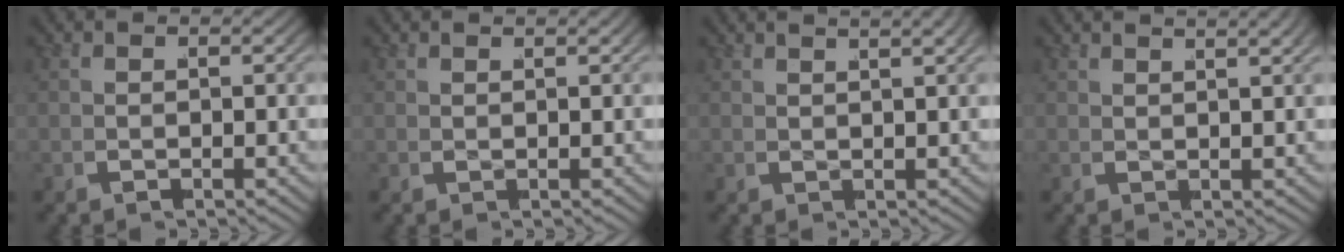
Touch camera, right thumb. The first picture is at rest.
{"total": 0.7, "force": [0.7, -0.2, 0.0], "torque": [0.007, 0.001, 0.014]}
{"total": 2.6, "force": [2.0, 0.3, 1.6], "torque": [-0.008, 0.009, 0.031]}
{"total": 2.2, "force": [2.0, 0.1, 1.0], "torque": [-0.001, 0.008, 0.030]}